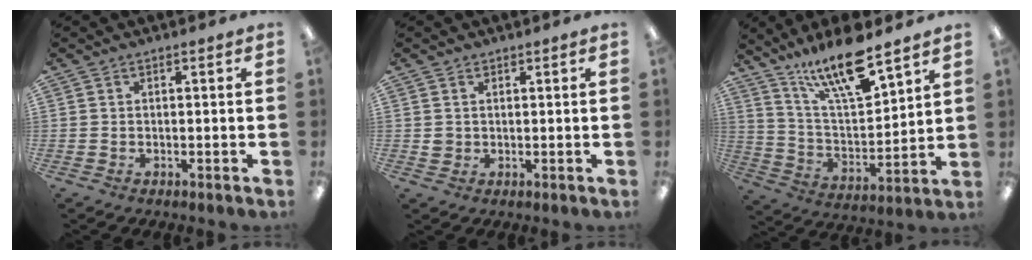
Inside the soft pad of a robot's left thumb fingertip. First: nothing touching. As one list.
[{"total": 1.7, "force": [0.7, 1.6, 0.1], "torque": [-0.004, 0.003, 0.012]}, {"total": 17.1, "force": [13.2, 3.9, 10.2], "torque": [-0.189, -0.071, 0.219]}]